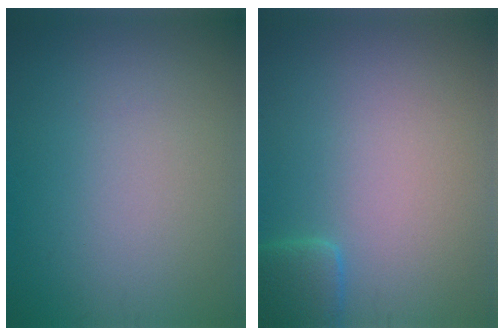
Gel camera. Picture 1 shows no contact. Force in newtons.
{"total": 2.0, "press": 2.0, "slide": 0.3}